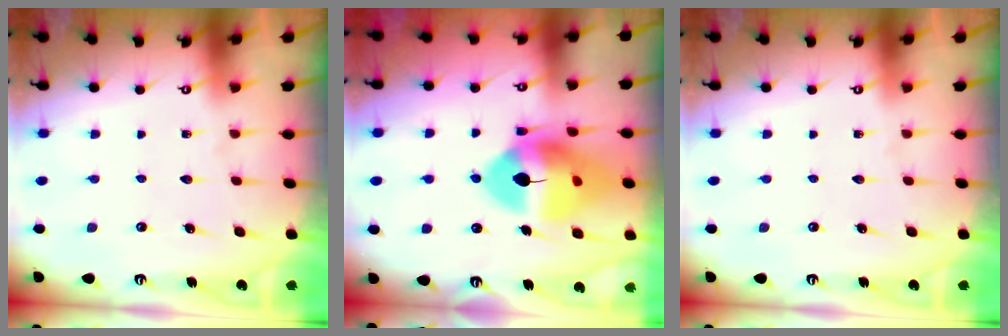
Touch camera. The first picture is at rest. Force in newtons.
{"total": 17.0, "press": 16.9, "slide": 2.0}
{"total": 0.0}